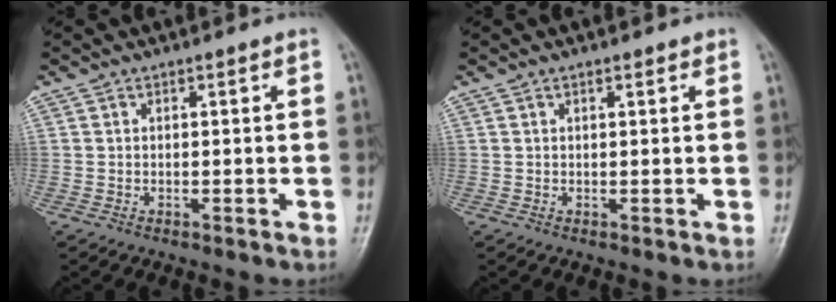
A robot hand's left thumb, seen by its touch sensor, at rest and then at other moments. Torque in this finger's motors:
{"motor_torque": [-0.24, -0.03, -0.13, -0.12, 0.04]}